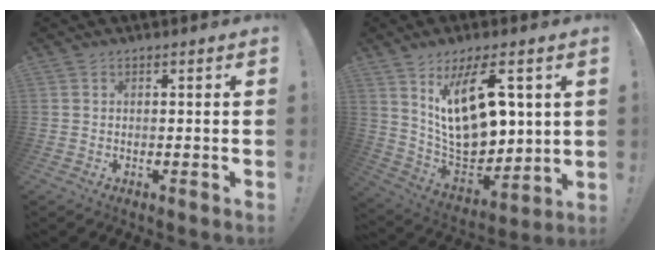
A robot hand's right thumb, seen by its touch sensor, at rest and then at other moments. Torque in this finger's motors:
{"motor_torque": [-0.54, 2.06, 1.49, 1.03, 0.21]}